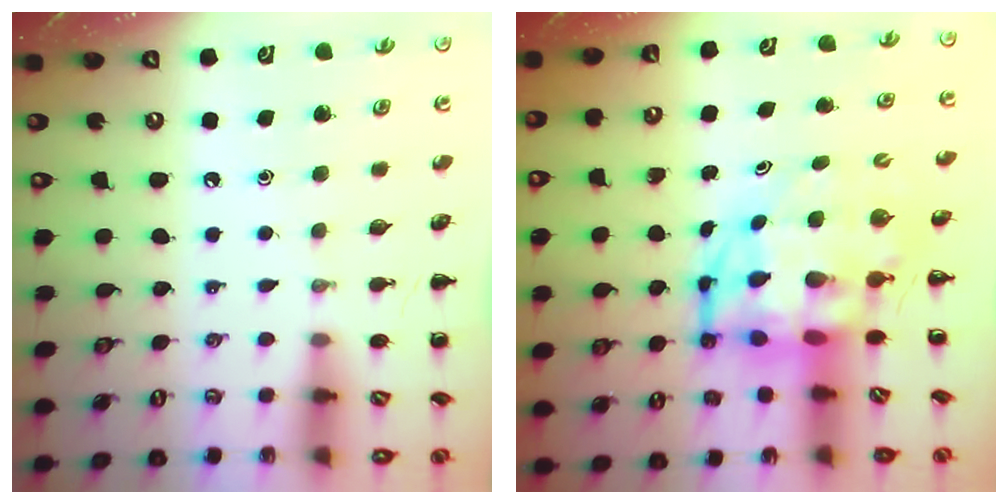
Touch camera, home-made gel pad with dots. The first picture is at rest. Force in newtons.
{"total": 6.6, "press": 6.3, "slide": 2.1}